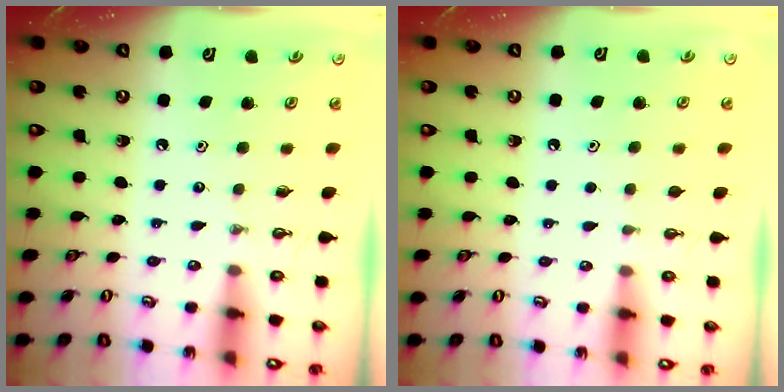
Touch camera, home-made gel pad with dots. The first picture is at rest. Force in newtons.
{"total": 1.2, "press": 0.5, "slide": 1.0}